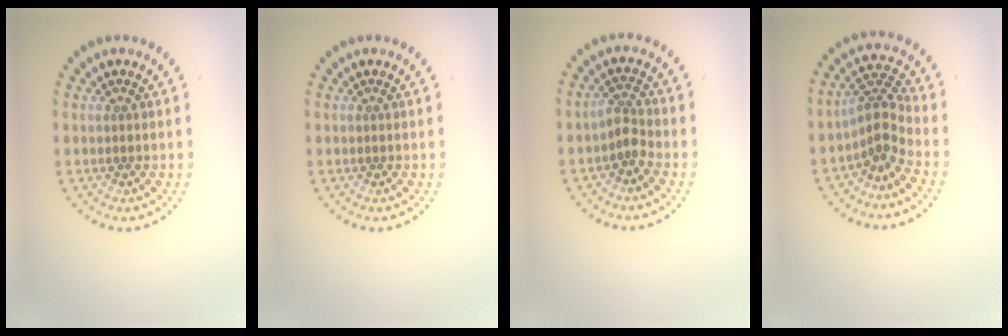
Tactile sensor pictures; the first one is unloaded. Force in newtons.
{"total": 0.0}
{"total": 1.9, "press": 1.4, "slide": 1.2}
{"total": 3.0, "press": 2.0, "slide": 2.3}